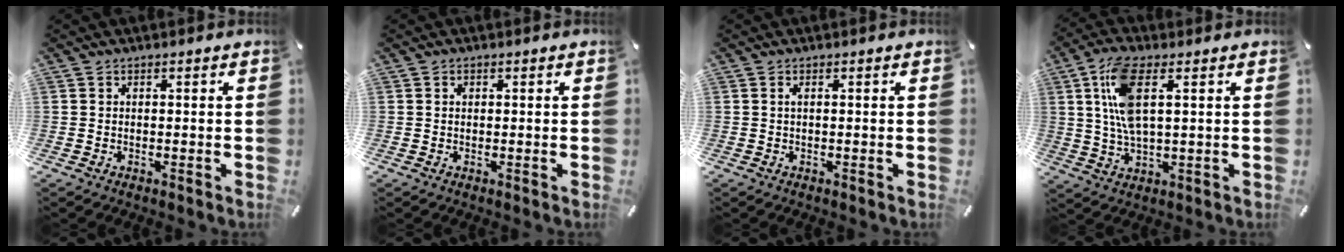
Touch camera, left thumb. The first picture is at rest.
{"total": 0.5, "force": [0.2, 0.5, 0.1], "torque": [-0.002, 0.003, 0.003]}
{"total": 0.7, "force": [0.1, 0.1, 0.7], "torque": [-0.015, -0.001, 0.001]}
{"total": 11.2, "force": [3.6, 4.4, 9.6], "torque": [-0.217, -0.005, 0.060]}